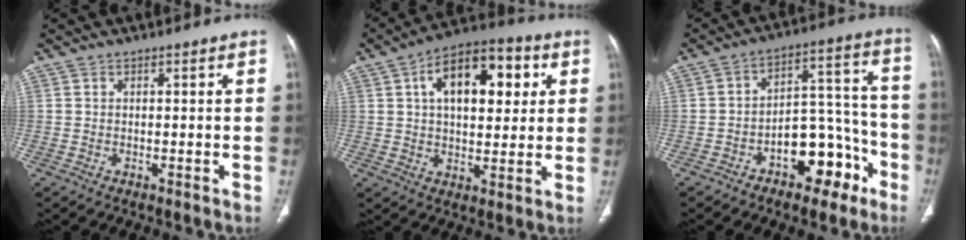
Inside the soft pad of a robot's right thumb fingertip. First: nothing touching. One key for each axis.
{"total": 17.2, "fx": 5.1, "fy": 9.3, "fz": 13.6, "tx": -0.170, "ty": 0.012, "tz": 0.073}
{"total": 13.1, "fx": -6.8, "fy": 7.3, "fz": 8.4, "tx": -0.079, "ty": 0.075, "tz": -0.097}